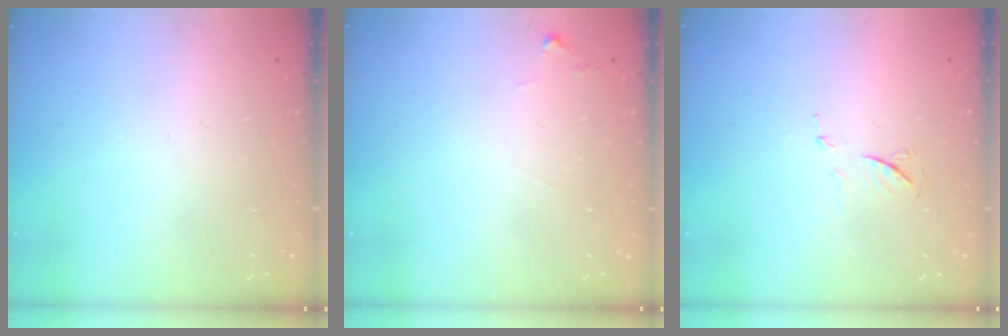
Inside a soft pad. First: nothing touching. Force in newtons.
{"total": 4.4, "press": 4.4, "slide": 0.7}
{"total": 6.0, "press": 6.0, "slide": 0.7}